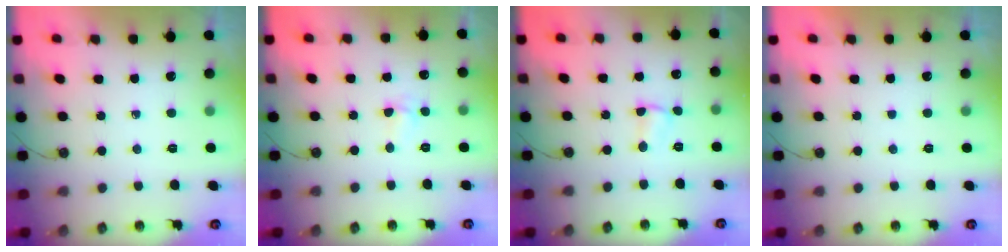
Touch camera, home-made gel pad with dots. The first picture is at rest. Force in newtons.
{"total": 3.2, "press": 3.2, "slide": 0.4}
{"total": 3.0, "press": 1.2, "slide": 2.7}
{"total": 0.0}